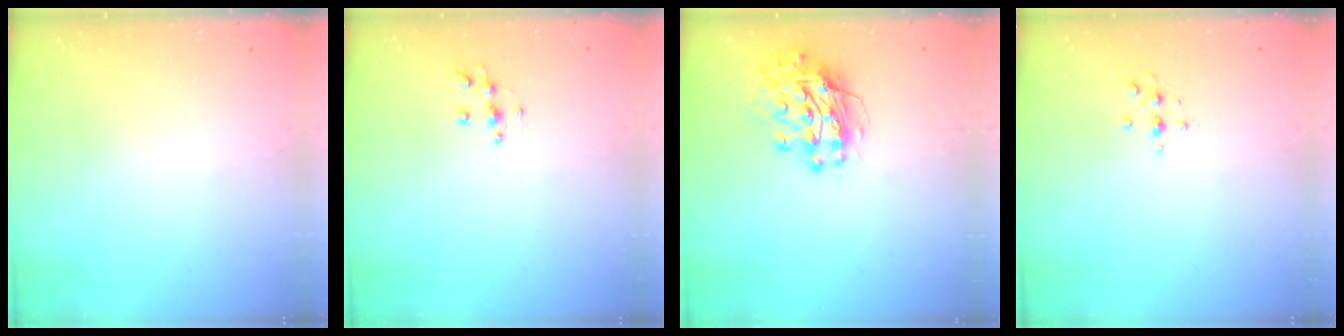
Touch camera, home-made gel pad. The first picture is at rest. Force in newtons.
{"total": 6.6, "press": 6.5, "slide": 0.3}
{"total": 12.8, "press": 12.7, "slide": 1.1}
{"total": 3.0, "press": 3.0, "slide": 0.3}